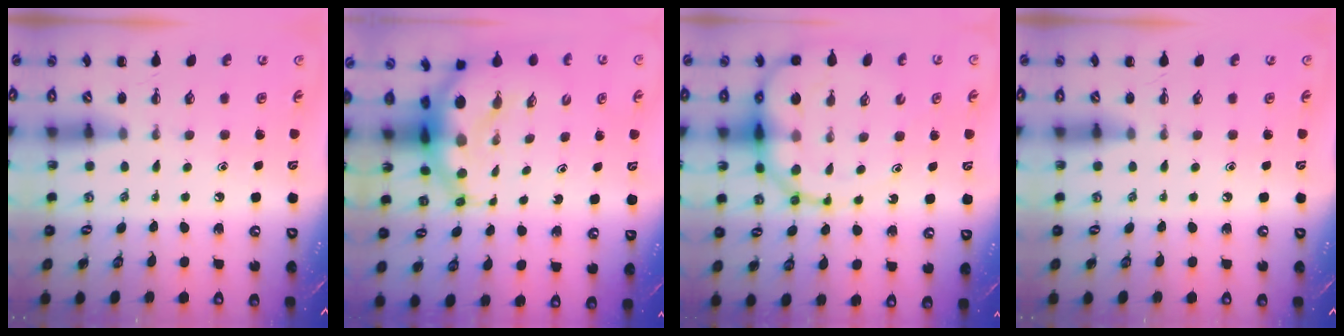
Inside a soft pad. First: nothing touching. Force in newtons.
{"total": 9.9, "press": 9.5, "slide": 2.7}
{"total": 13.6, "press": 13.2, "slide": 3.2}
{"total": 0.0}